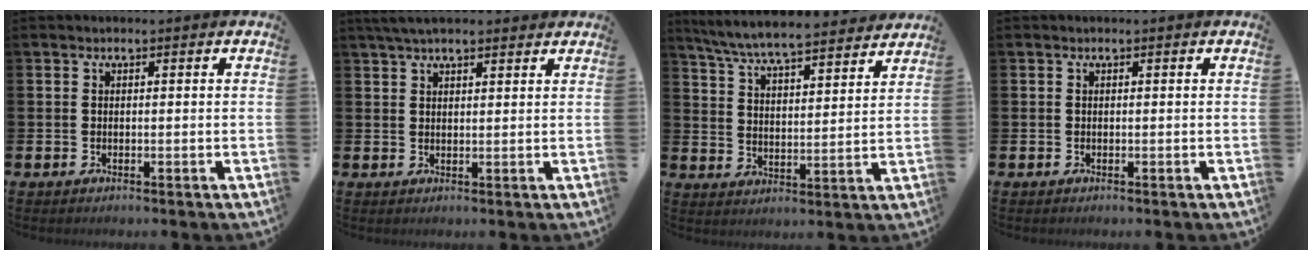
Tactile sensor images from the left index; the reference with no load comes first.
{"total": 3.7, "force": [3.2, 0.9, 1.6], "torque": [-0.035, -0.002, 0.058]}
{"total": 7.3, "force": [7.0, 0.4, 2.0], "torque": [-0.068, -0.047, 0.123]}
{"total": 0.0}